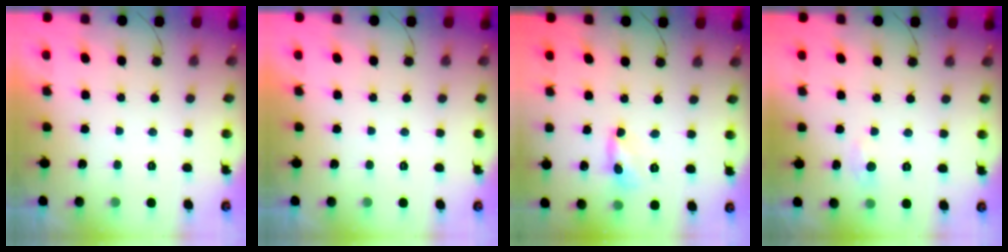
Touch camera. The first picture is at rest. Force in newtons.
{"total": 0.0}
{"total": 2.7, "press": 2.7, "slide": 0.1}
{"total": 4.2, "press": 4.1, "slide": 0.7}